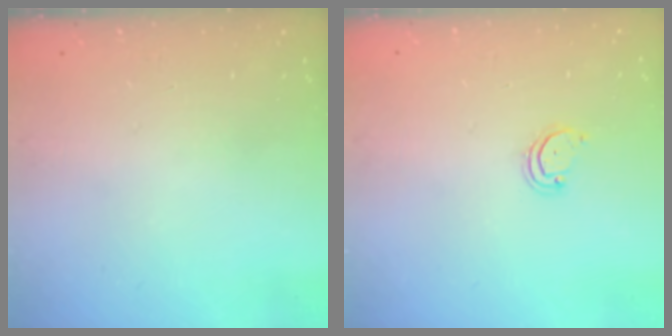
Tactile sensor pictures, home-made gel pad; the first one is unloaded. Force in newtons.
{"total": 2.5, "press": 2.5, "slide": 0.2}